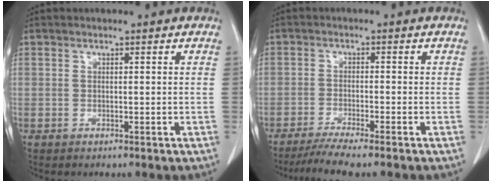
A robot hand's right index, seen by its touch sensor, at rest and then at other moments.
{"total": 5.8, "force": [-4.8, -0.6, 3.1], "torque": [-0.048, -0.017, -0.083]}